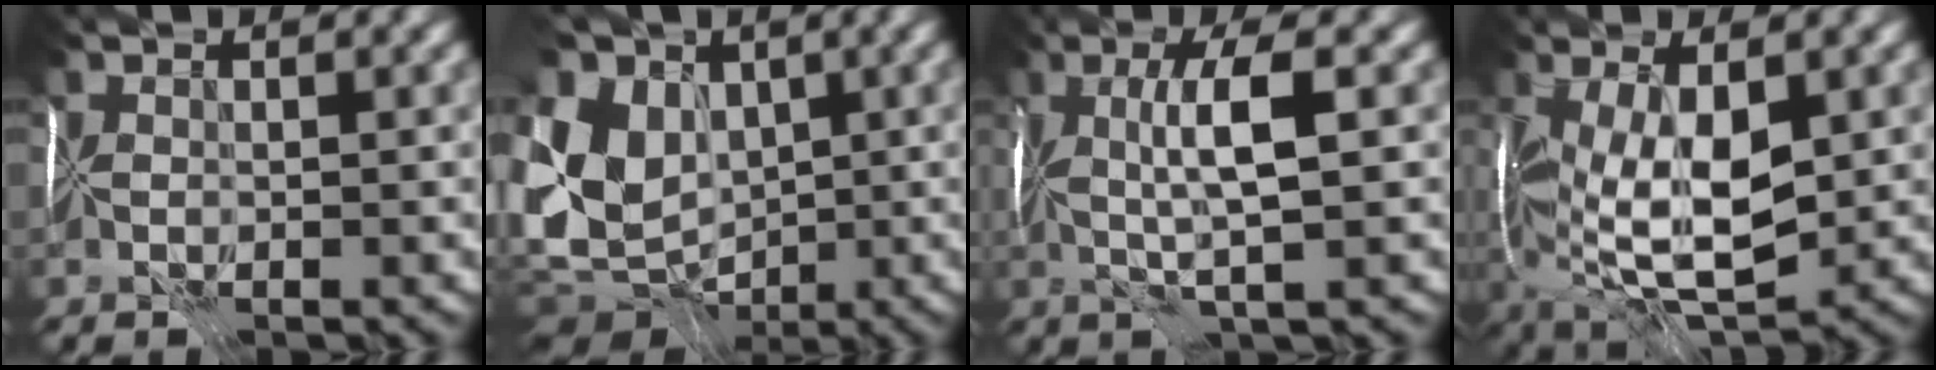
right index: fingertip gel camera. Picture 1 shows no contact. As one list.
[{"total": 11.4, "force": [-0.3, 9.1, 6.7], "torque": [-0.153, -0.015, 0.002]}, {"total": 3.8, "force": [0.2, -0.7, 3.7], "torque": [-0.059, -0.006, 0.008]}, {"total": 8.5, "force": [-0.3, 3.3, 7.9], "torque": [-0.144, -0.009, -0.010]}]